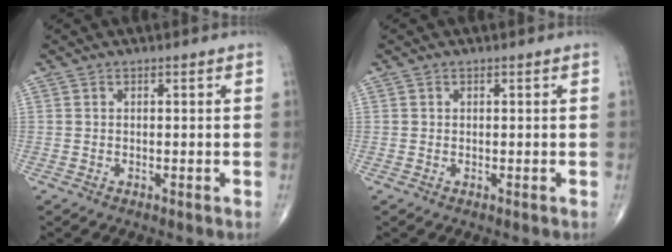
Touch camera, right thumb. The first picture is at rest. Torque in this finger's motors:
{"motor_torque": [-0.40, 0.12, -0.02, 0.11, 0.03]}